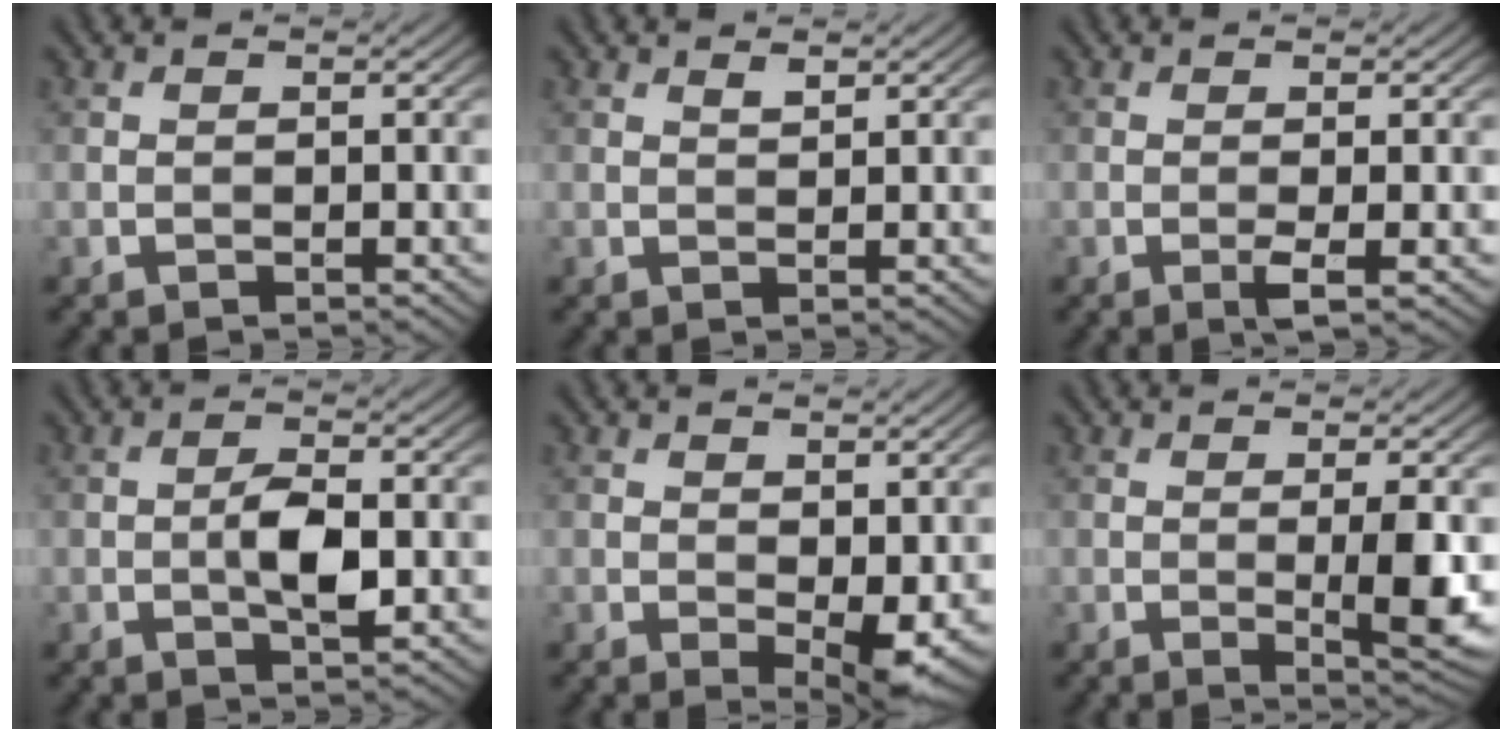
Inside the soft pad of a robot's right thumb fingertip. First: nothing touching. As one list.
[{"total": 1.1, "force": [0.8, 0.2, 0.7], "torque": [-0.016, -0.002, 0.017]}, {"total": 2.1, "force": [-0.6, 0.1, 2.0], "torque": [-0.039, 0.000, -0.013]}, {"total": 4.2, "force": [-0.6, 1.4, 3.9], "torque": [-0.074, 0.003, -0.013]}, {"total": 4.9, "force": [0.1, 2.4, 4.3], "torque": [-0.062, -0.011, 0.009]}, {"total": 4.9, "force": [-0.1, 0.7, 4.9], "torque": [-0.086, -0.003, 0.001]}]